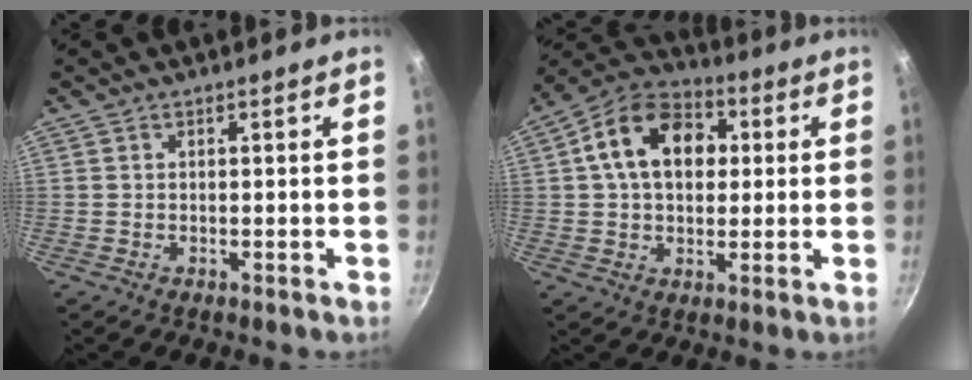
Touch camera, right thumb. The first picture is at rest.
{"total": 15.6, "force": [3.1, 11.1, 10.5], "torque": [-0.144, 0.023, 0.033]}